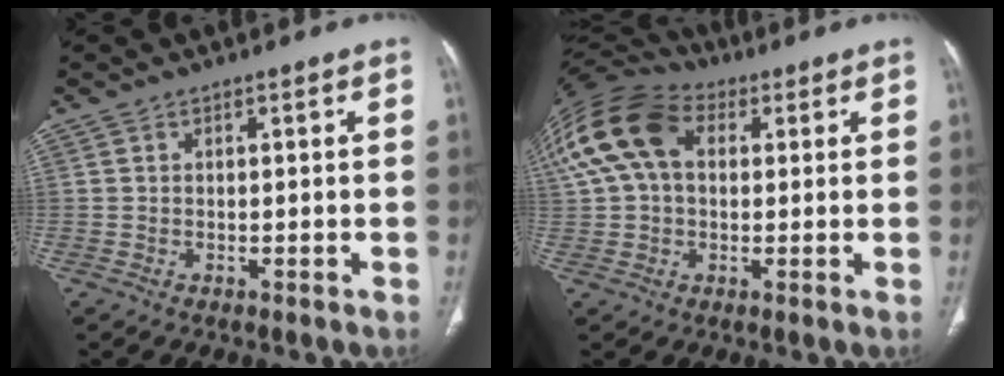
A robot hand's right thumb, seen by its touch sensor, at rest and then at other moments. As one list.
[{"total": 17.3, "force": [4.3, 11.7, 12.1], "torque": [-0.262, 0.040, 0.072]}]